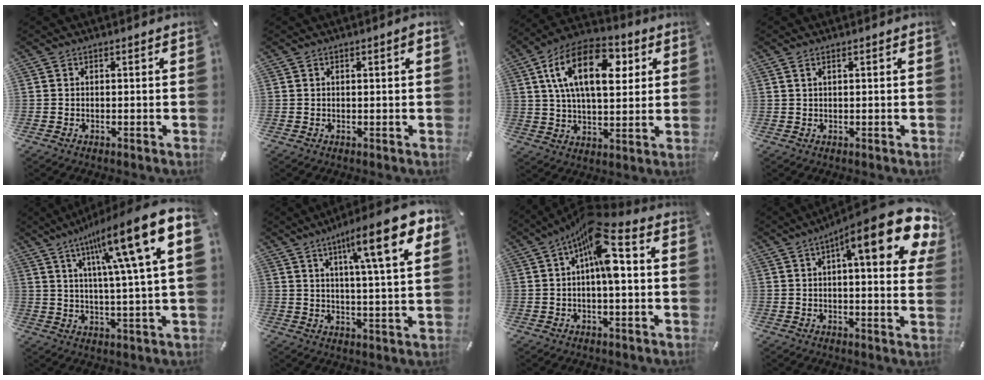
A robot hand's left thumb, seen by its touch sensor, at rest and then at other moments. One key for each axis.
{"total": 1.3, "fx": 0.4, "fy": 0.2, "fz": 1.2, "tx": -0.024, "ty": 0.001, "tz": 0.006}
{"total": 18.5, "fx": 6.3, "fy": 10.5, "fz": 13.9, "tx": -0.254, "ty": 0.001, "tz": 0.101}
{"total": 1.1, "fx": 0.5, "fy": 0.3, "fz": 1.0, "tx": -0.020, "ty": 0.000, "tz": 0.007}
{"total": 18.4, "fx": 8.0, "fy": 2.8, "fz": 16.3, "tx": -0.271, "ty": -0.030, "tz": 0.111}
{"total": 16.5, "fx": 8.4, "fy": 2.6, "fz": 14.0, "tx": -0.214, "ty": -0.033, "tz": 0.121}
{"total": 12.4, "fx": 3.2, "fy": 4.2, "fz": 11.2, "tx": -0.189, "ty": -0.016, "tz": 0.051}
{"total": 18.5, "fx": 8.5, "fy": 4.6, "fz": 15.7, "tx": -0.224, "ty": -0.046, "tz": 0.123}